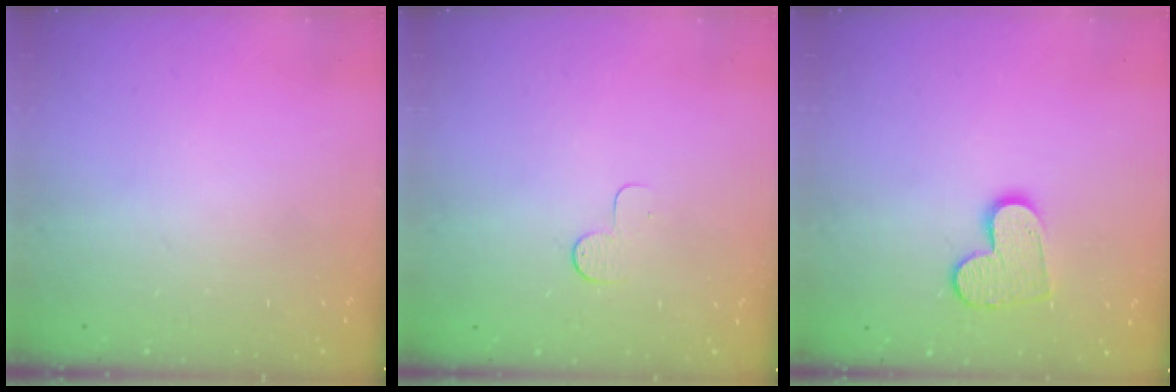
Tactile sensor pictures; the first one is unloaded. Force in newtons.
{"total": 4.6, "press": 4.6, "slide": 0.3}
{"total": 10.7, "press": 10.6, "slide": 0.8}